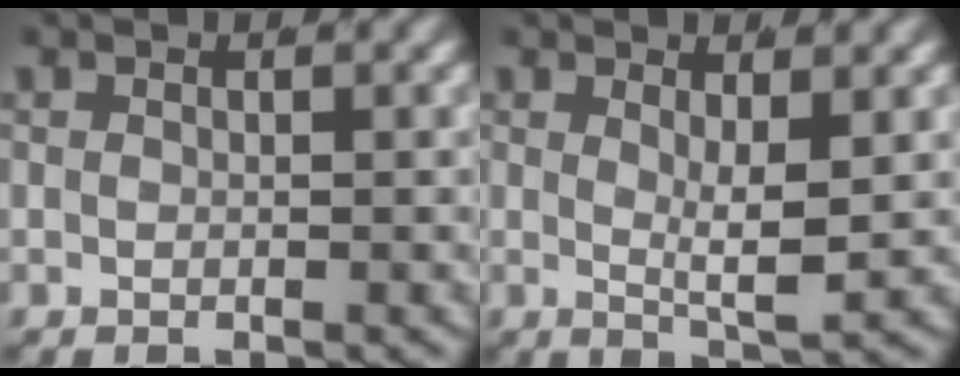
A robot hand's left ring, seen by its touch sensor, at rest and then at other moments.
{"total": 2.8, "force": [0.9, 0.1, 2.6], "torque": [-0.048, -0.019, 0.022]}